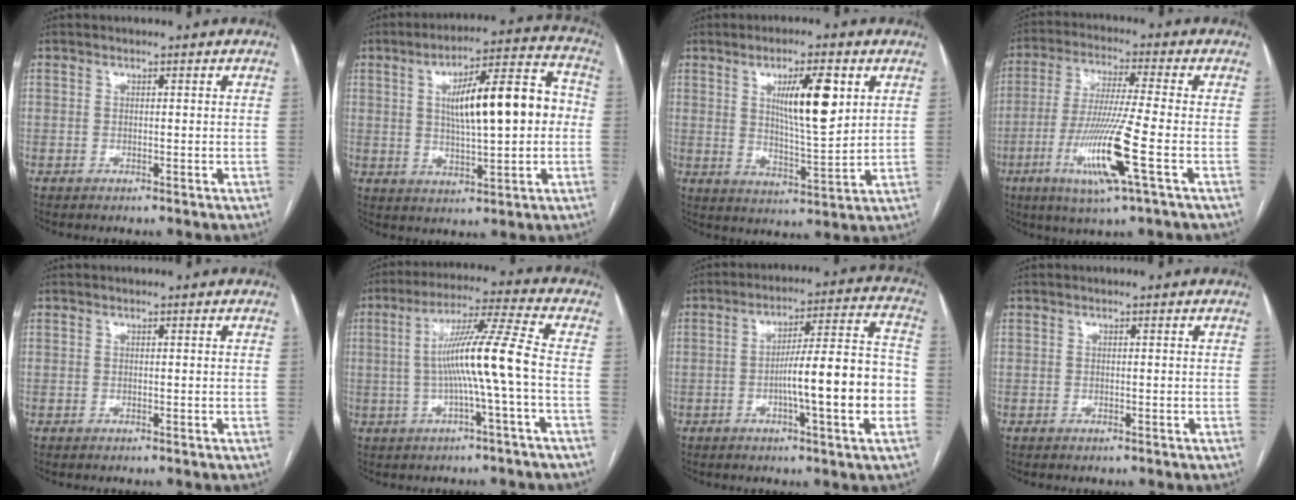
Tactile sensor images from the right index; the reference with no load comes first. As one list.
[{"total": 14.7, "force": [1.3, 3.7, 14.1], "torque": [-0.218, 0.037, 0.021]}, {"total": 10.3, "force": [3.6, 1.9, 9.4], "torque": [-0.156, -0.003, 0.064]}, {"total": 12.9, "force": [-4.4, -0.6, 12.1], "torque": [-0.244, -0.022, -0.086]}, {"total": 0.0}, {"total": 10.6, "force": [-1.1, -1.3, 10.5], "torque": [-0.189, 0.015, -0.019]}, {"total": 13.8, "force": [-3.2, 0.9, 13.4], "torque": [-0.202, 0.017, -0.049]}, {"total": 0.0}]